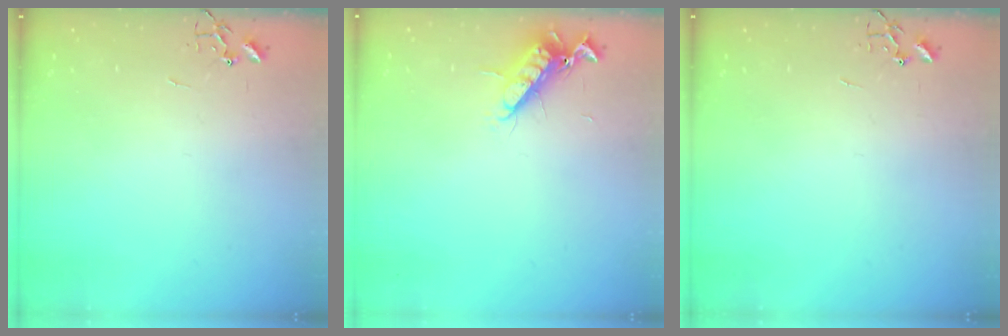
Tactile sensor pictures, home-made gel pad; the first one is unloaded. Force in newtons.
{"total": 11.1, "press": 11.1, "slide": 1.3}
{"total": 0.0}